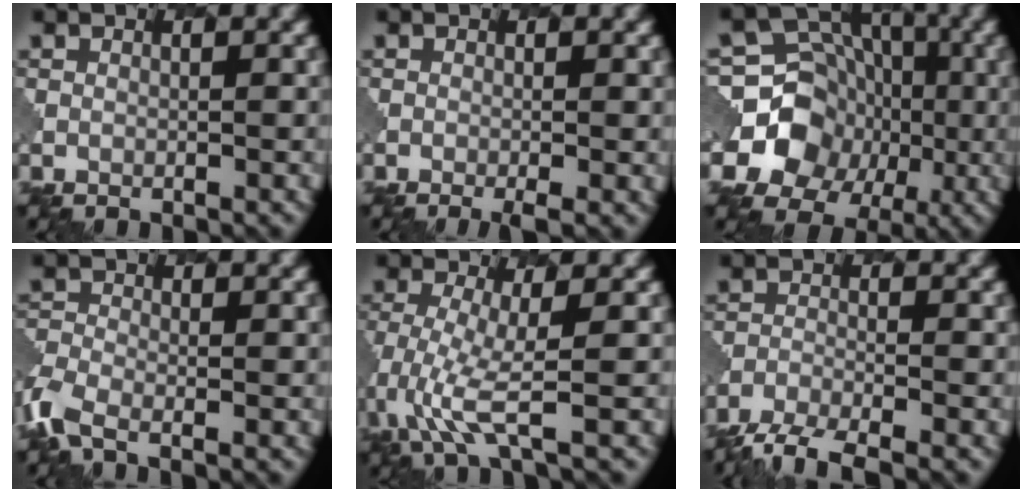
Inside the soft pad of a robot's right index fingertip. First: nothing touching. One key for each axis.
{"total": 2.1, "fx": -0.7, "fy": 0.6, "fz": 1.8, "tx": -0.030, "ty": -0.004, "tz": -0.011}
{"total": 10.4, "fx": -1.5, "fy": 9.6, "fz": 3.7, "tx": -0.063, "ty": 0.010, "tz": -0.047}
{"total": 3.4, "fx": -2.4, "fy": 1.4, "fz": 2.1, "tx": -0.055, "ty": -0.011, "tz": -0.061}
{"total": 4.7, "fx": -1.6, "fy": 1.1, "fz": 4.3, "tx": -0.106, "ty": -0.019, "tz": -0.036}
{"total": 4.3, "fx": -3.8, "fy": 0.8, "fz": 1.9, "tx": -0.037, "ty": -0.013, "tz": -0.075}